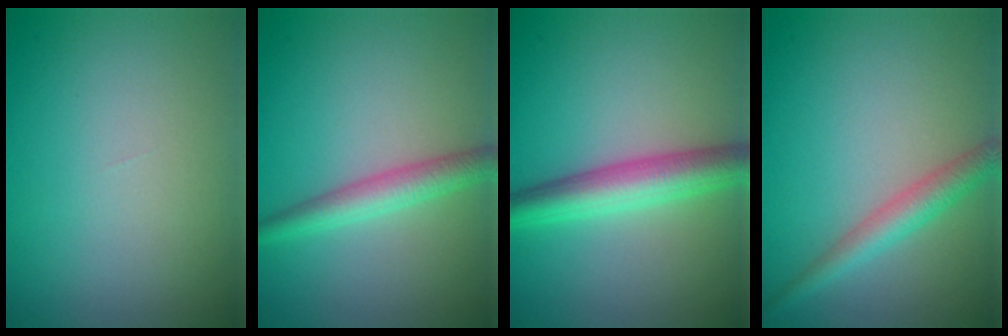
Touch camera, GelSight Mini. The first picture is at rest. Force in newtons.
{"total": 3.0, "press": 3.0, "slide": 0.1}
{"total": 5.0, "press": 5.0, "slide": 0.0}
{"total": 2.9, "press": 2.9, "slide": 0.1}